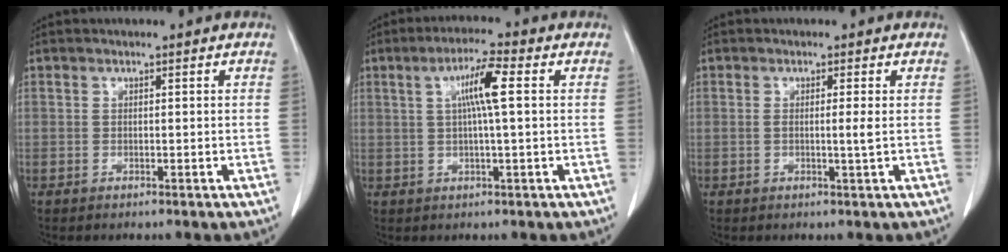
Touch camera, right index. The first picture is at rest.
{"total": 6.1, "force": [1.3, 0.0, 6.0], "torque": [-0.107, 0.008, 0.022]}
{"total": 1.8, "force": [-0.1, -0.5, 1.7], "torque": [-0.029, -0.003, -0.004]}